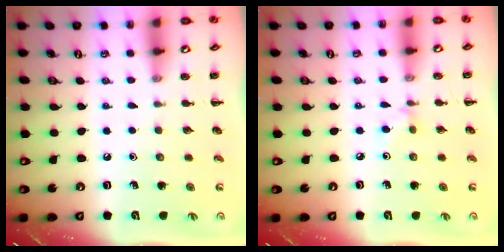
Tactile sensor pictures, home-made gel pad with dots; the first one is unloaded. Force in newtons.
{"total": 3.0, "press": 2.9, "slide": 1.0}